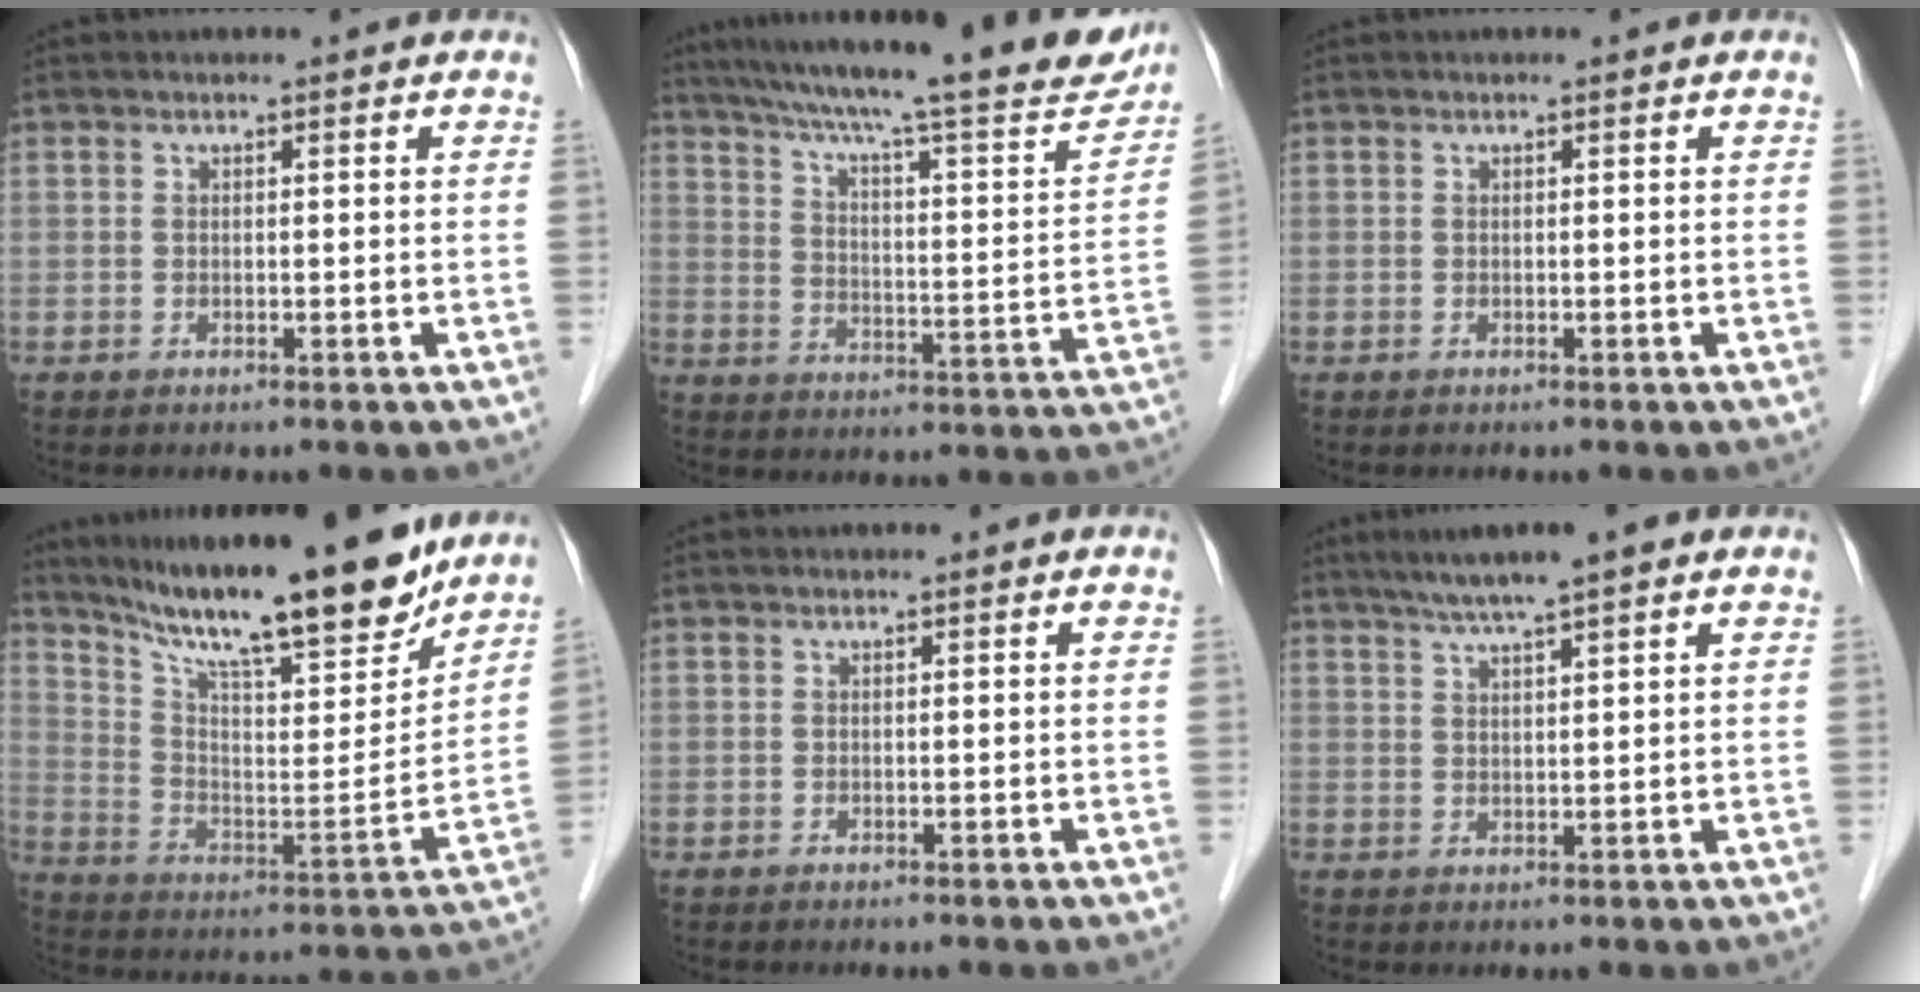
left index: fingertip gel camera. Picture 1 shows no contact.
{"total": 26.9, "force": [22.5, 3.4, 14.3], "torque": [-0.228, -0.025, 0.295]}
{"total": 0.0}
{"total": 23.4, "force": [19.7, 3.2, 12.3], "torque": [-0.212, -0.028, 0.304]}
{"total": 0.0}
{"total": 6.8, "force": [5.0, 0.2, 4.6], "torque": [-0.076, 0.024, 0.083]}